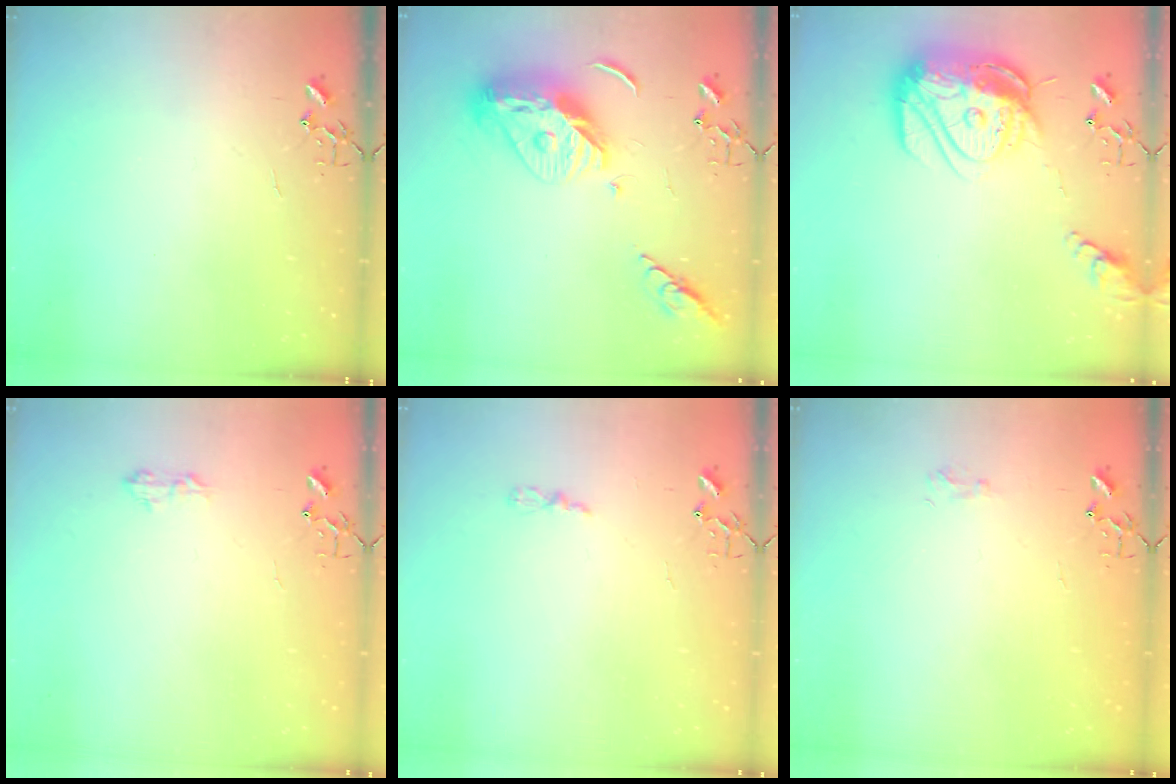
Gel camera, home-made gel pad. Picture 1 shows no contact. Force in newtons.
{"total": 15.9, "press": 15.8, "slide": 1.5}
{"total": 18.8, "press": 18.8, "slide": 1.8}
{"total": 5.9, "press": 5.9, "slide": 0.8}
{"total": 3.2, "press": 3.1, "slide": 0.4}
{"total": 5.6, "press": 5.6, "slide": 0.7}